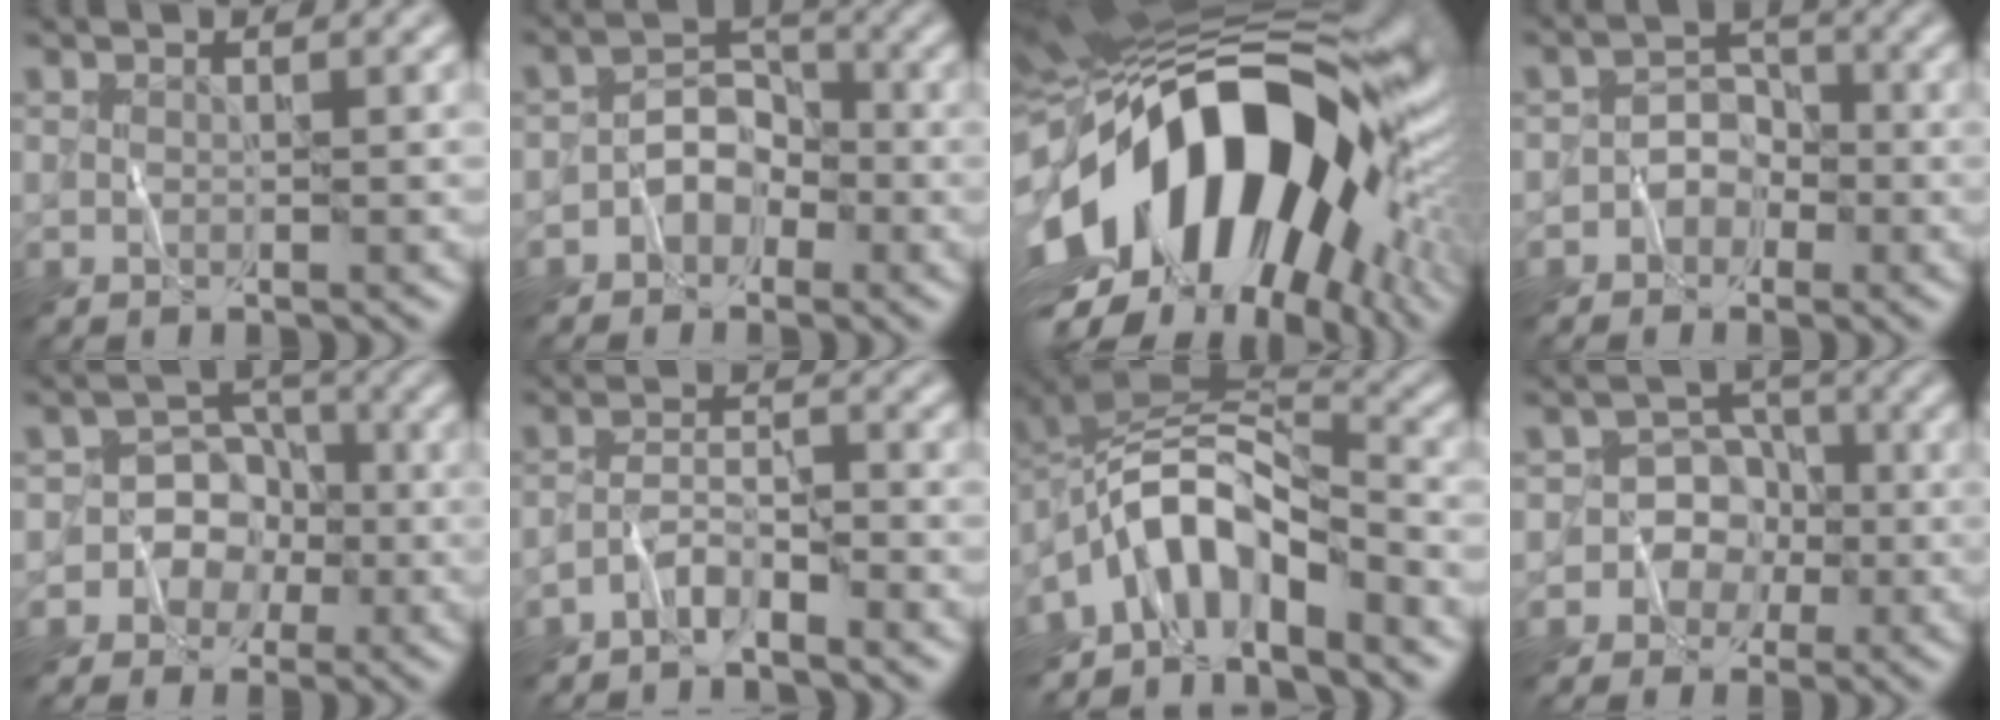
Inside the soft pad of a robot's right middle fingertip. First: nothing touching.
{"total": 2.7, "force": [-1.4, 2.1, 1.1], "torque": [-0.006, 0.012, -0.031]}
{"total": 20.7, "force": [-1.7, 12.2, 16.6], "torque": [-0.287, -0.007, -0.045]}
{"total": 2.1, "force": [-1.1, 1.7, 0.5], "torque": [0.006, 0.011, -0.023]}
{"total": 5.6, "force": [-2.2, 5.2, 0.6], "torque": [0.035, 0.015, -0.052]}
{"total": 2.4, "force": [-2.0, 0.4, 1.1], "torque": [-0.022, 0.008, -0.048]}
{"total": 8.0, "force": [-4.4, 3.7, 5.5], "torque": [-0.082, 0.012, -0.096]}
{"total": 5.1, "force": [-1.9, 4.7, 0.3], "torque": [0.040, 0.015, -0.044]}